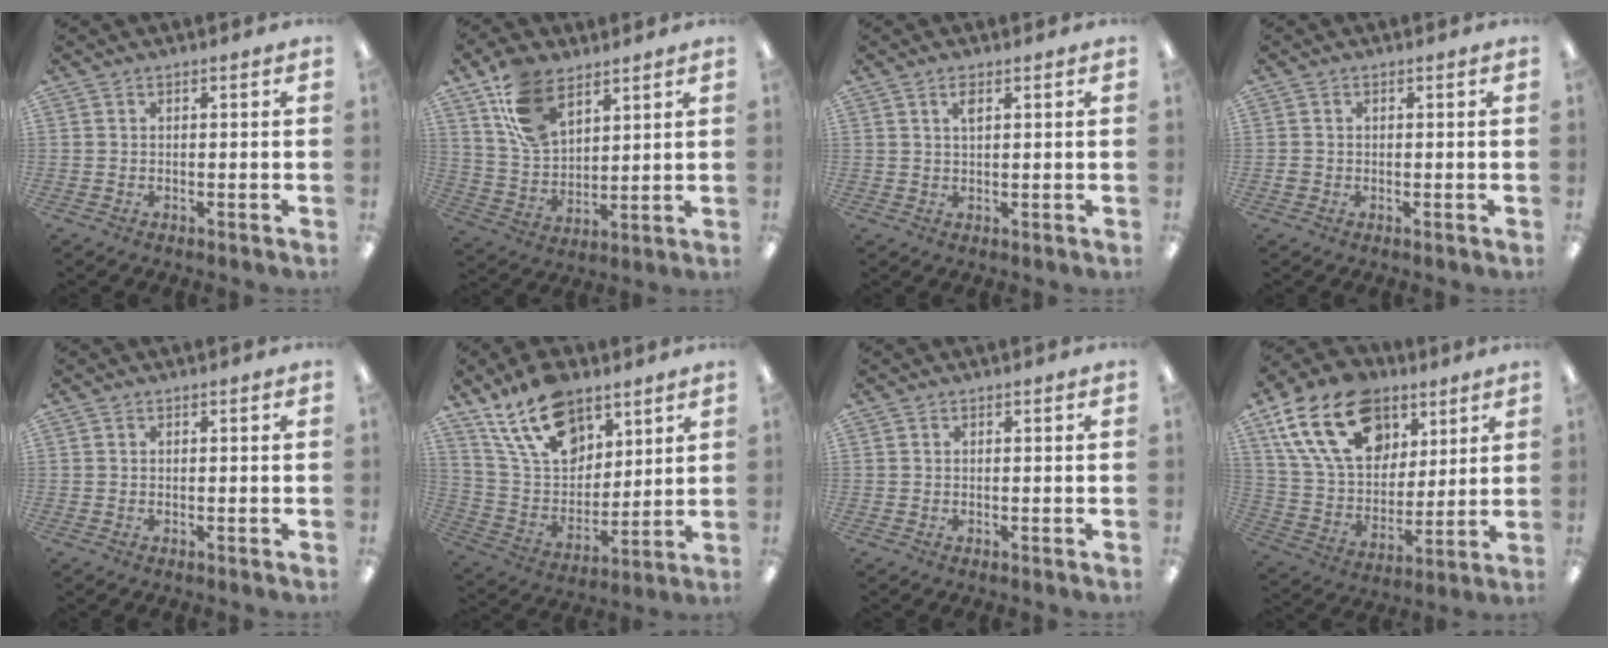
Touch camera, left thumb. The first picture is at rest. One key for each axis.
{"total": 13.6, "fx": 8.0, "fy": 8.1, "fz": 7.5, "tx": -0.151, "ty": -0.015, "tz": 0.156}
{"total": 2.2, "fx": 1.3, "fy": 0.8, "fz": 1.6, "tx": -0.028, "ty": 0.000, "tz": 0.021}
{"total": 1.0, "fx": -0.1, "fy": 0.9, "fz": 0.3, "tx": -0.005, "ty": 0.004, "tz": -0.004}
{"total": 0.0}
{"total": 18.7, "fx": 11.7, "fy": 10.7, "fz": 9.8, "tx": -0.176, "ty": -0.046, "tz": 0.215}
{"total": 0.0}
{"total": 22.8, "fx": 11.1, "fy": 15.0, "fz": 13.0, "tx": -0.232, "ty": -0.035, "tz": 0.202}